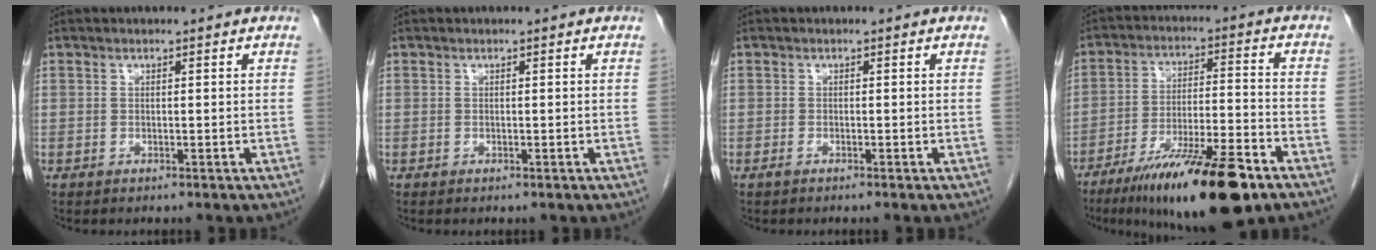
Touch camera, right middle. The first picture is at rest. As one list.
[{"total": 0.0}, {"total": 0.6, "force": [-0.4, -0.1, 0.4], "torque": [-0.007, 0.000, -0.009]}, {"total": 17.6, "force": [-11.5, 2.2, 13.1], "torque": [-0.195, -0.022, -0.191]}]